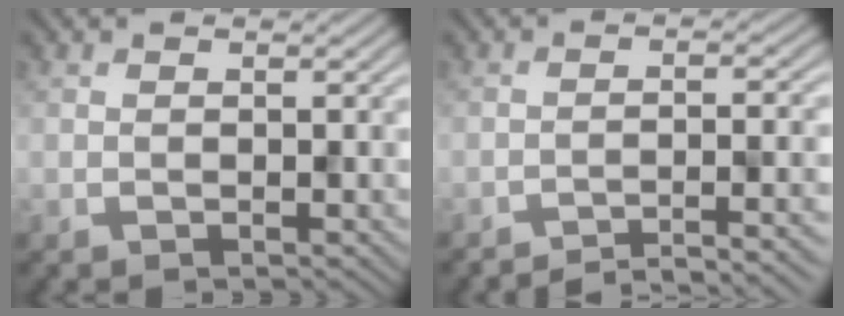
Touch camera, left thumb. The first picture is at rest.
{"total": 5.9, "force": [-5.1, 0.5, 3.1], "torque": [-0.037, 0.023, -0.083]}